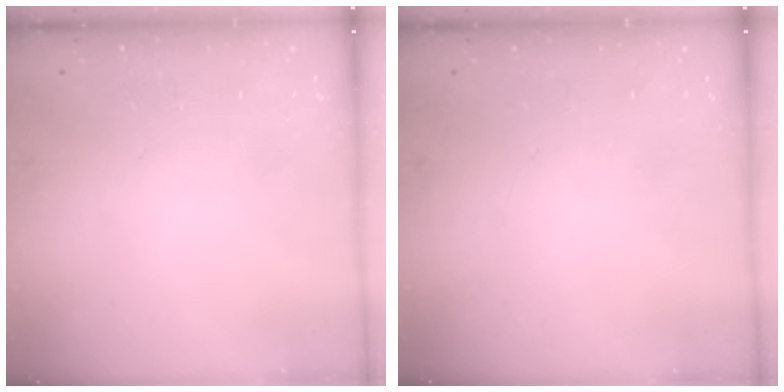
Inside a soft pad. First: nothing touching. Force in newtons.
{"total": 0.0}